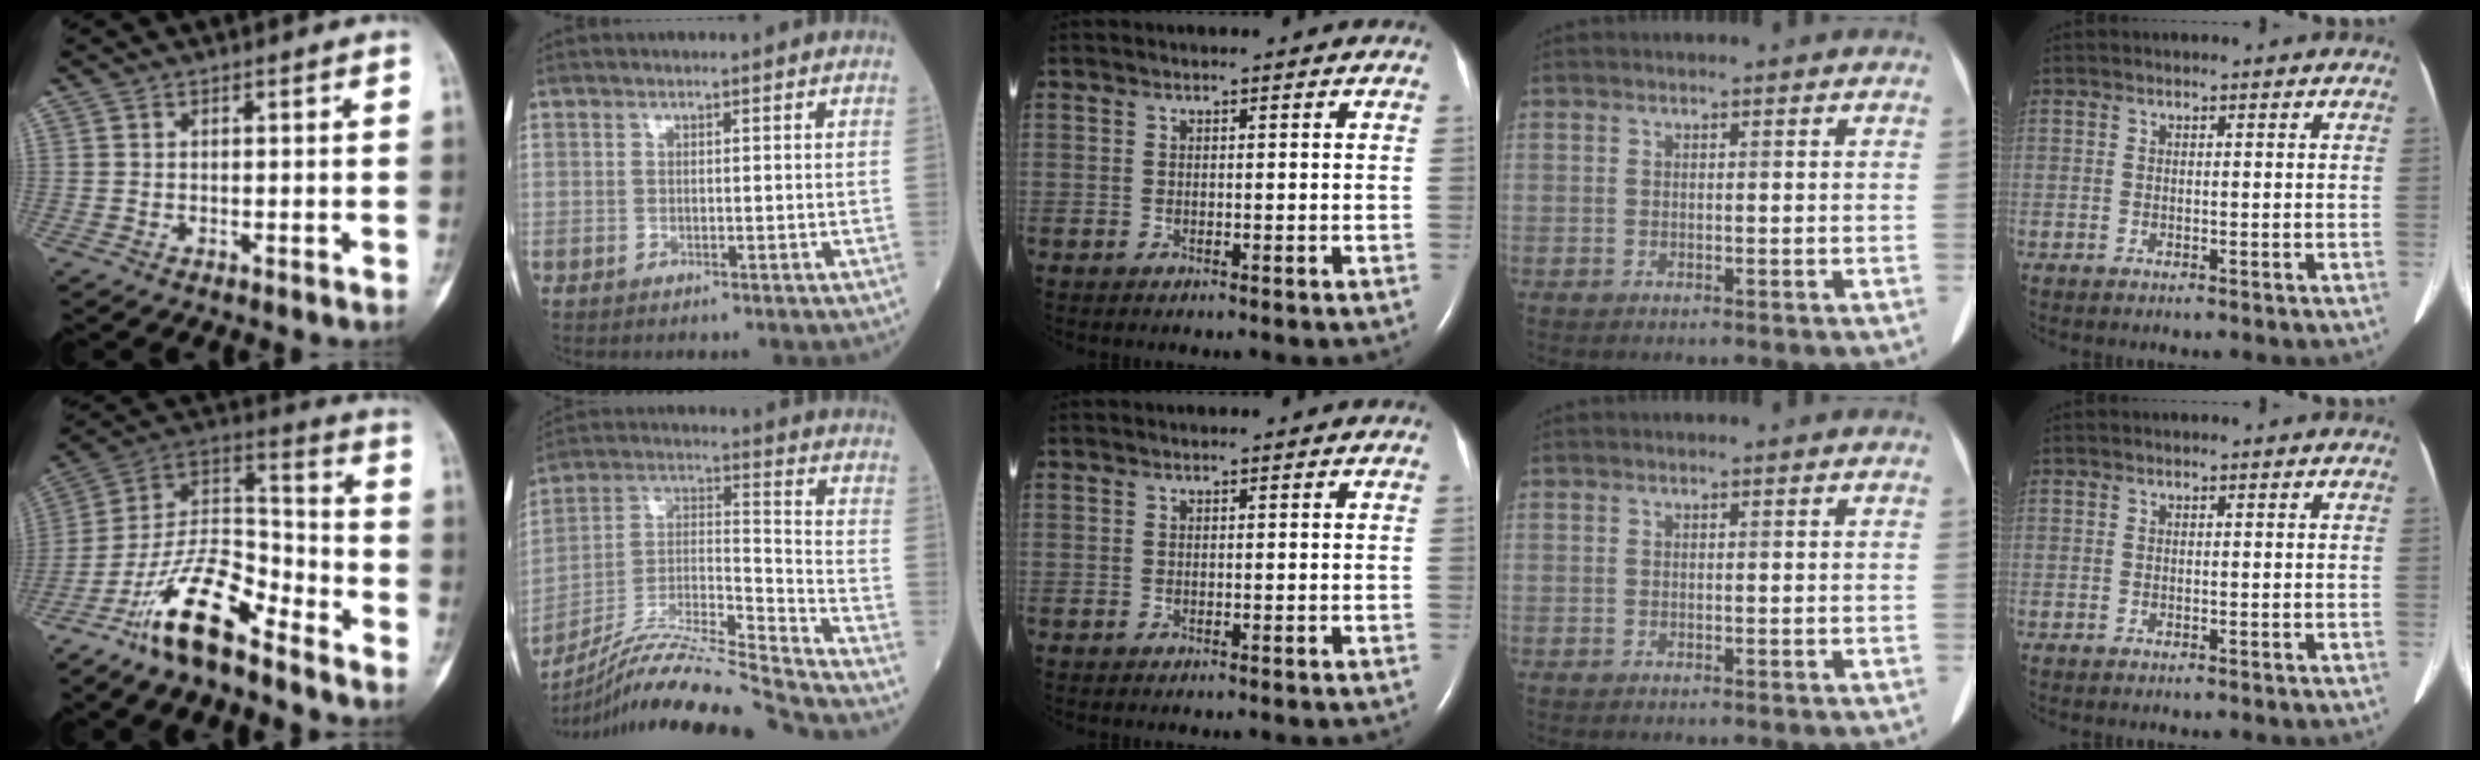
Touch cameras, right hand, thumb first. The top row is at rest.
{"thumb": {"total": 15.7, "force": [-11.1, 5.4, 9.8], "torque": [-0.167, 0.090, -0.210]}, "index": {"total": 19.8, "force": [-18.3, -2.0, 7.4], "torque": [-0.148, -0.004, -0.320]}}